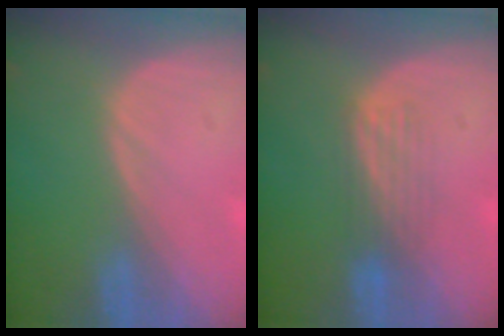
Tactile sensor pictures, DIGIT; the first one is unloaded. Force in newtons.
{"total": 3.4, "press": 3.4, "slide": 0.2}